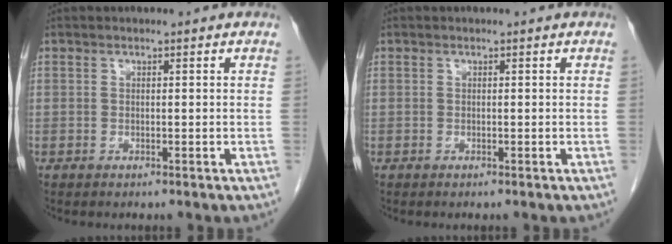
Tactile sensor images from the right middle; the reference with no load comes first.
{"total": 0.0}